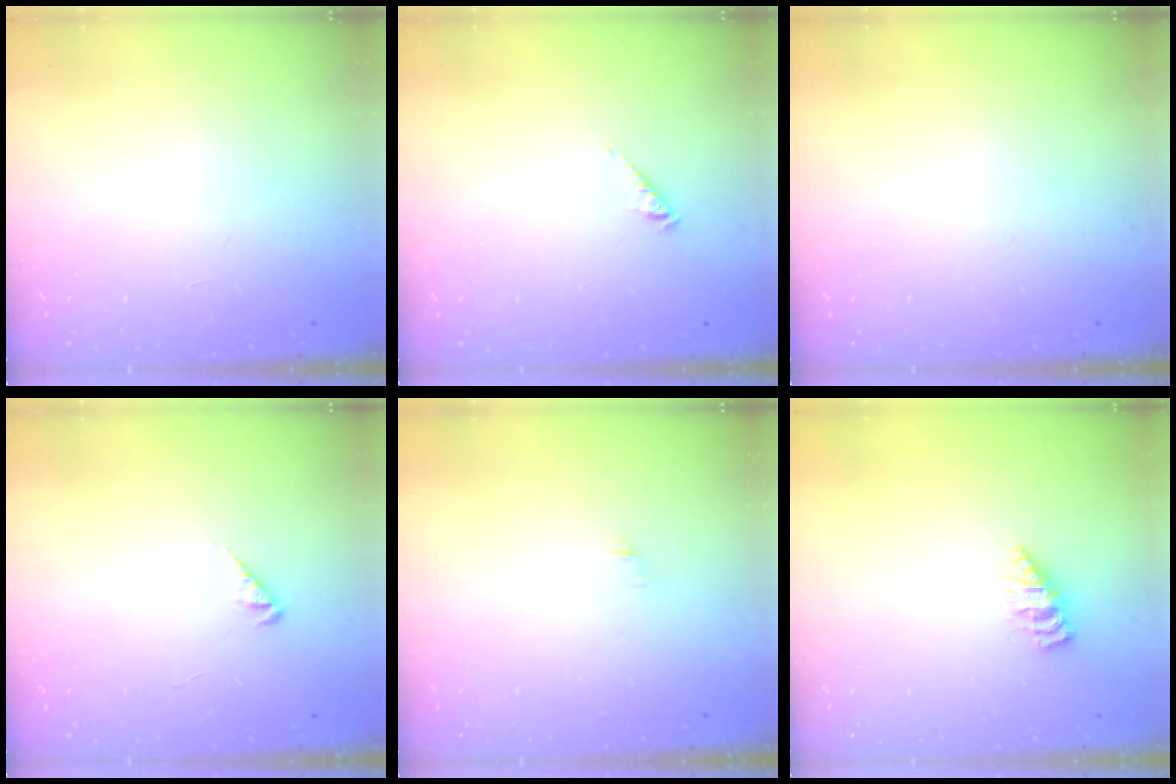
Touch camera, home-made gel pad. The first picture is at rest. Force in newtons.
{"total": 1.1, "press": 1.0, "slide": 0.2}
{"total": 0.0}
{"total": 2.5, "press": 2.4, "slide": 0.6}
{"total": 0.0}
{"total": 2.9, "press": 2.8, "slide": 0.4}